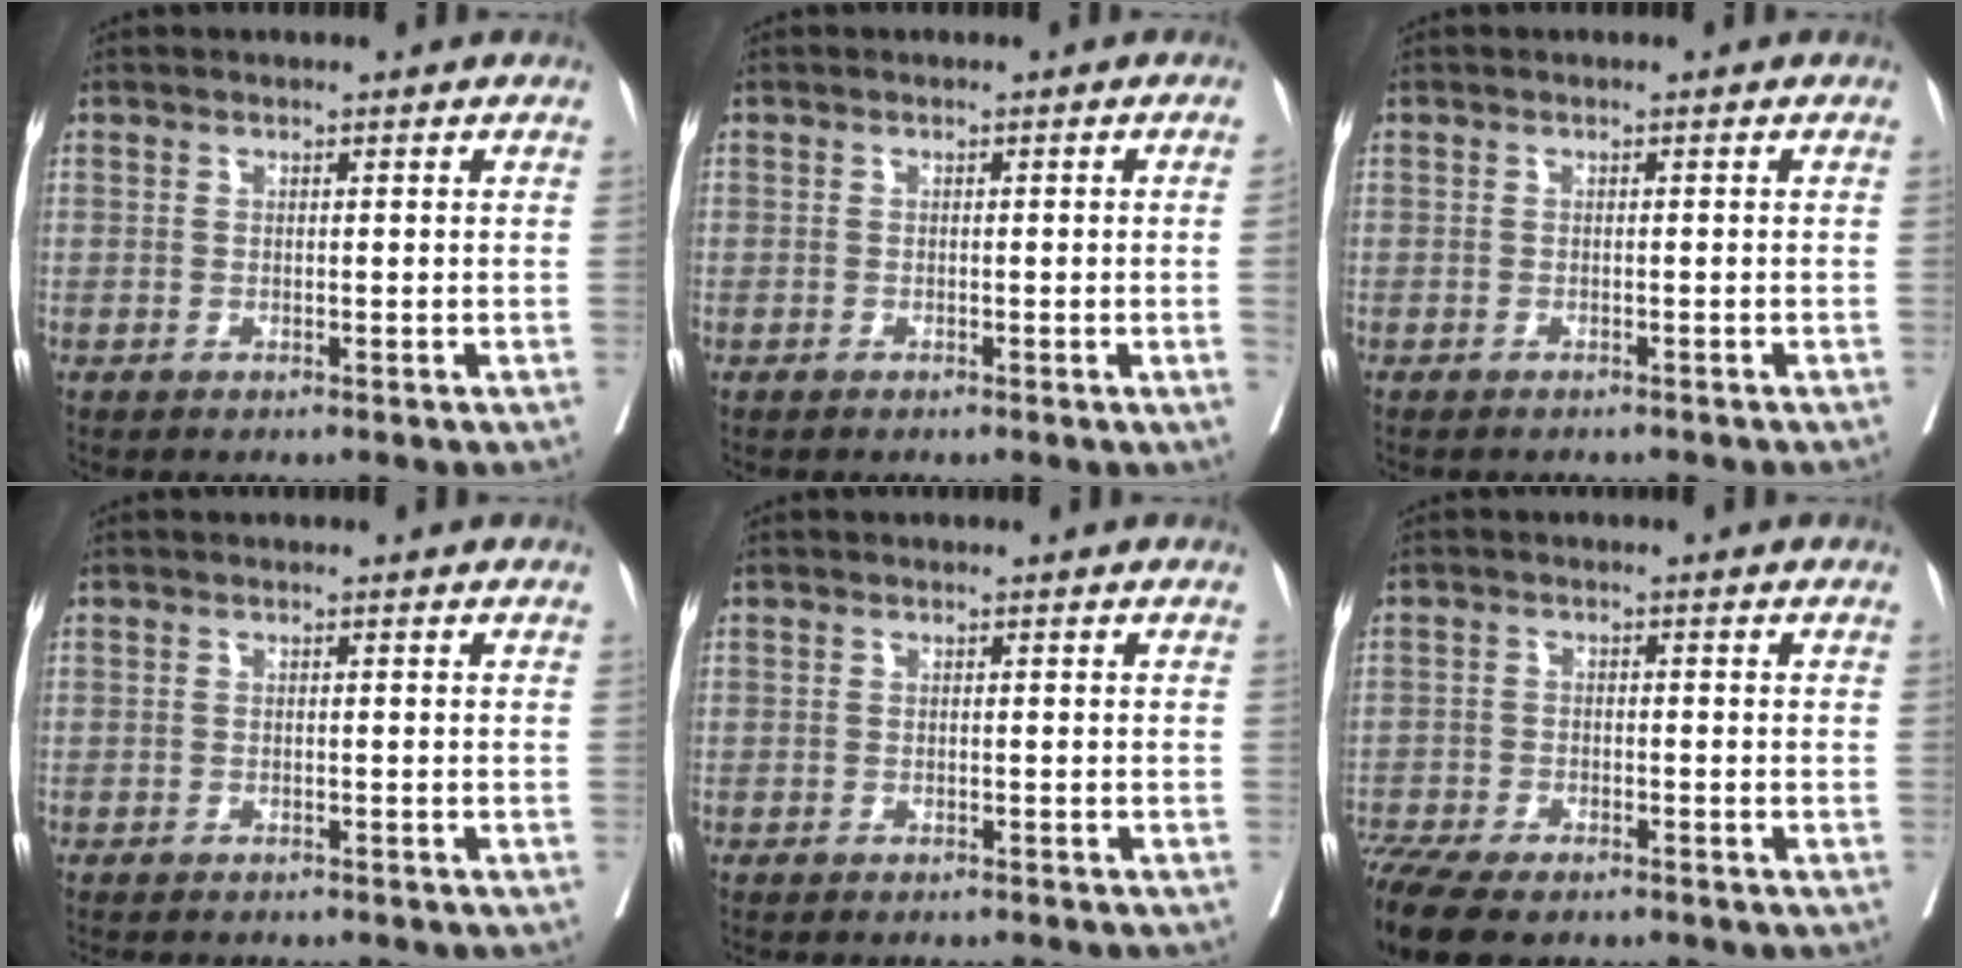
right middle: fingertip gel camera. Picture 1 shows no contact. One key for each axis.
{"total": 1.3, "fx": -0.3, "fy": -0.3, "fz": 1.2, "tx": -0.014, "ty": 0.000, "tz": -0.006}
{"total": 4.1, "fx": -3.7, "fy": 1.1, "fz": 1.4, "tx": -0.016, "ty": -0.003, "tz": -0.046}
{"total": 8.0, "fx": -7.3, "fy": 1.7, "fz": 2.6, "tx": -0.033, "ty": -0.006, "tz": -0.093}
{"total": 7.7, "fx": -7.3, "fy": 1.2, "fz": 2.4, "tx": -0.022, "ty": -0.009, "tz": -0.086}
{"total": 12.1, "fx": -9.8, "fy": 3.9, "fz": 6.0, "tx": -0.124, "ty": -0.013, "tz": -0.156}